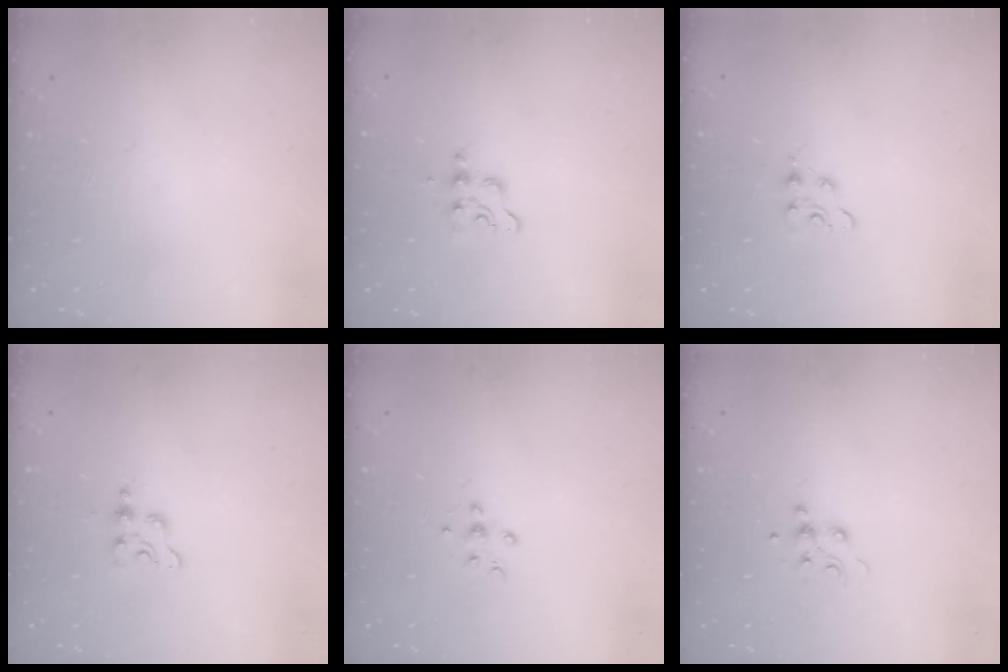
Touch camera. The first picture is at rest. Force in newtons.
{"total": 6.2, "press": 6.1, "slide": 0.6}
{"total": 3.8, "press": 3.8, "slide": 0.5}
{"total": 2.3, "press": 2.3, "slide": 0.4}
{"total": 3.4, "press": 3.3, "slide": 1.0}
{"total": 6.8, "press": 6.7, "slide": 1.2}